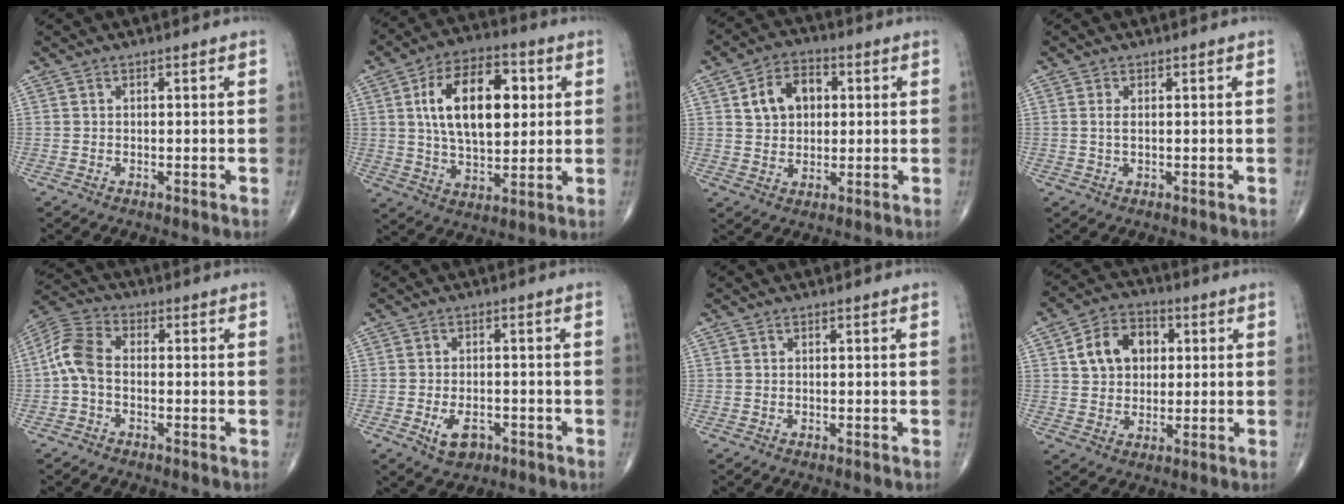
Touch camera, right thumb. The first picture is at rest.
{"total": 17.8, "force": [3.8, 9.6, 14.4], "torque": [-0.214, 0.002, 0.064]}
{"total": 8.7, "force": [2.2, 6.3, 5.7], "torque": [-0.072, 0.005, 0.033]}
{"total": 1.4, "force": [0.3, 0.6, 1.3], "torque": [-0.032, 0.000, 0.009]}
{"total": 7.2, "force": [-0.9, 4.4, 5.7], "torque": [-0.122, 0.023, -0.031]}
{"total": 4.9, "force": [-2.2, 2.9, 3.3], "torque": [-0.049, 0.006, -0.033]}
{"total": 0.0}
{"total": 10.2, "force": [2.4, 7.7, 6.3], "torque": [-0.081, 0.006, 0.037]}